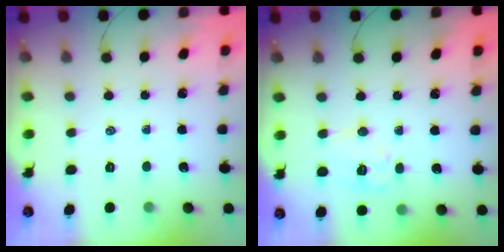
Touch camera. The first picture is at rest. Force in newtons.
{"total": 8.1, "press": 8.0, "slide": 1.4}